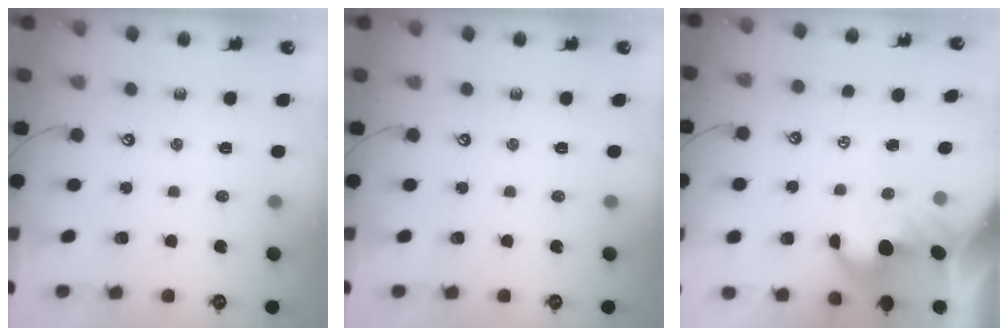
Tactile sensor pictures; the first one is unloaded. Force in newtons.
{"total": 0.0}
{"total": 1.7, "press": 1.3, "slide": 1.0}